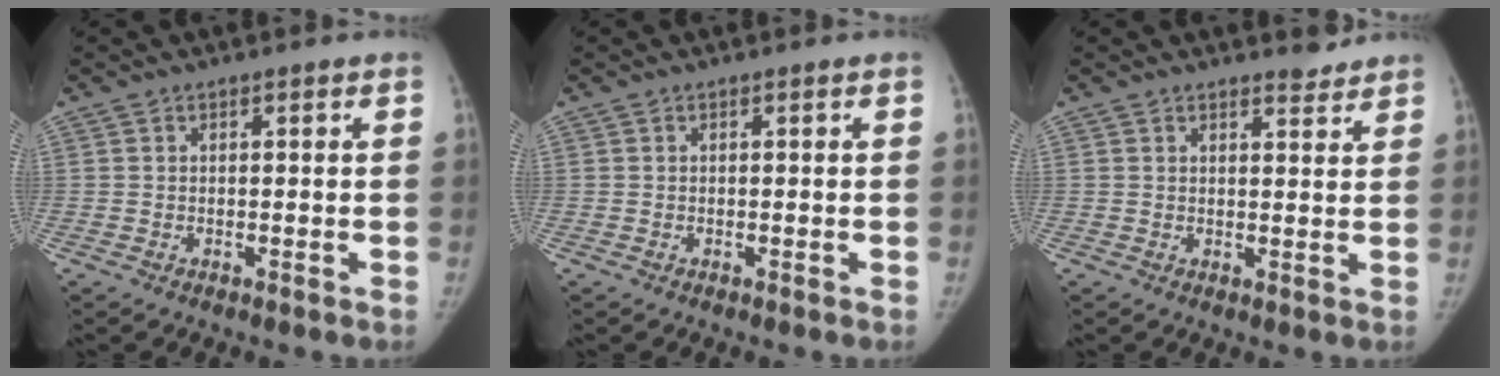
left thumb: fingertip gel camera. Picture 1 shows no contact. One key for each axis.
{"total": 0.0}
{"total": 2.7, "fx": 2.5, "fy": 0.7, "fz": 0.6, "tx": 0.003, "ty": -0.021, "tz": 0.032}